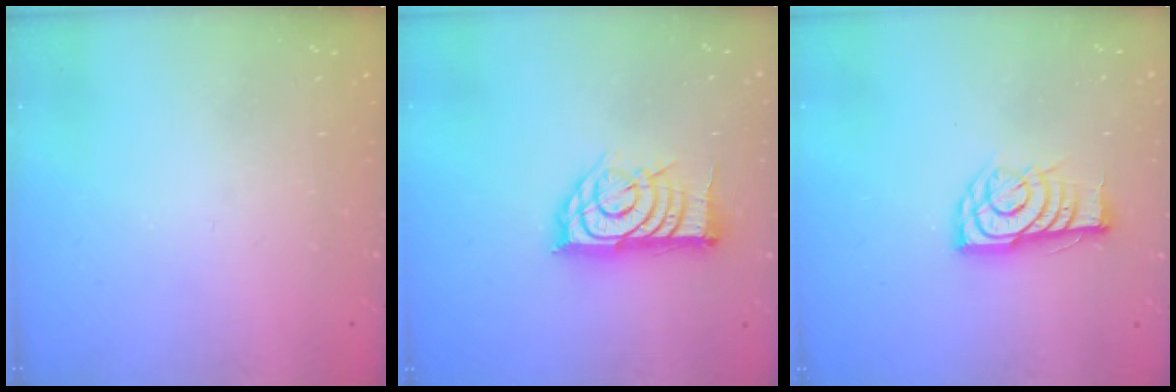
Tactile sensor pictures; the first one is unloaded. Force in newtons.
{"total": 15.6, "press": 15.6, "slide": 0.3}
{"total": 11.5, "press": 11.4, "slide": 0.5}